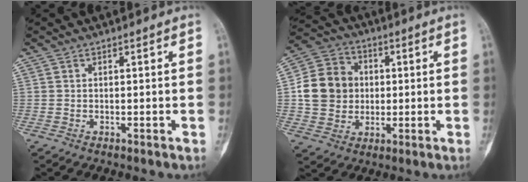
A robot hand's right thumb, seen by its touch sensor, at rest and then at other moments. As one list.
[{"total": 13.1, "force": [0.6, 11.4, 6.4], "torque": [-0.096, 0.018, 0.008]}]